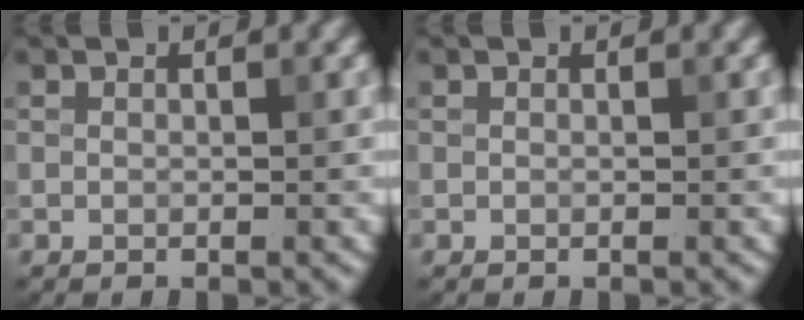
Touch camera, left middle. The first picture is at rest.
{"total": 0.0}